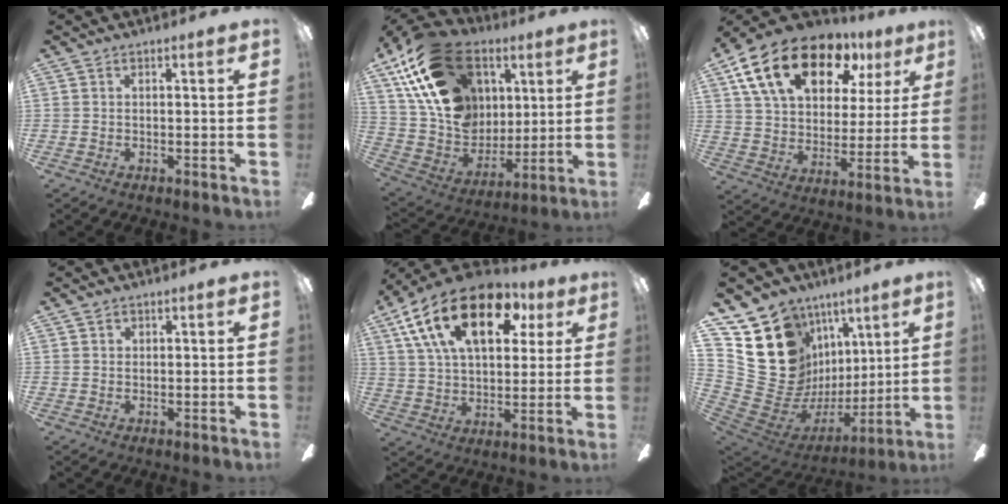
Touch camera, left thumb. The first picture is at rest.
{"total": 26.0, "force": [11.1, 18.8, 14.1], "torque": [-0.271, -0.033, 0.219]}
{"total": 21.8, "force": [12.4, 12.4, 12.9], "torque": [-0.221, -0.049, 0.219]}
{"total": 1.2, "force": [0.6, 1.0, 0.2], "torque": [0.003, 0.001, 0.009]}
{"total": 22.2, "force": [10.6, 12.1, 15.2], "torque": [-0.269, -0.034, 0.177]}
{"total": 19.6, "force": [6.6, 16.8, 7.6], "torque": [-0.156, -0.061, 0.167]}